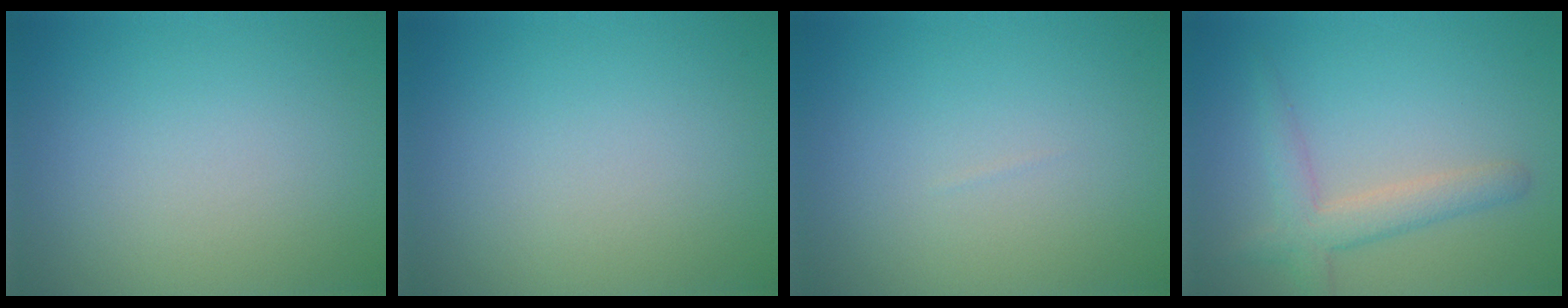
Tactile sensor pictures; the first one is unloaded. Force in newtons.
{"total": 0.0}
{"total": 0.0}
{"total": 3.3, "press": 3.3, "slide": 0.1}